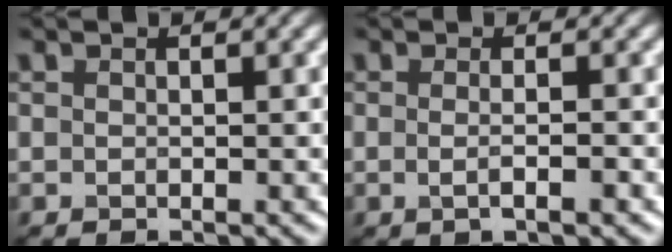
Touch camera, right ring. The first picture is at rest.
{"total": 2.5, "force": [-0.3, 0.9, 2.3], "torque": [-0.019, -0.005, -0.013]}